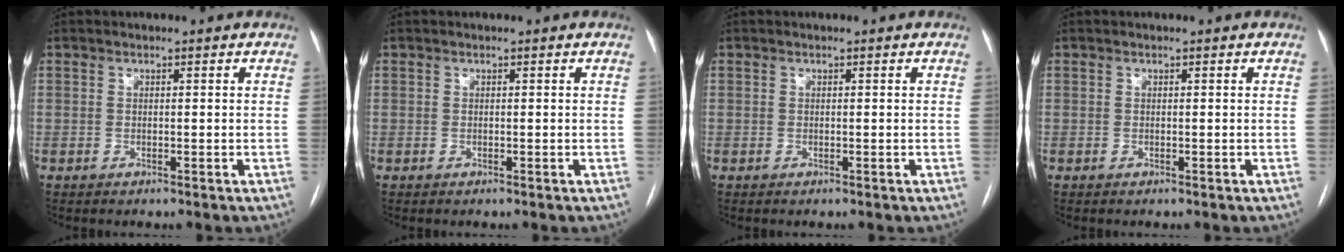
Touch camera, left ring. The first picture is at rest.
{"total": 0.0}
{"total": 0.0}
{"total": 0.0}